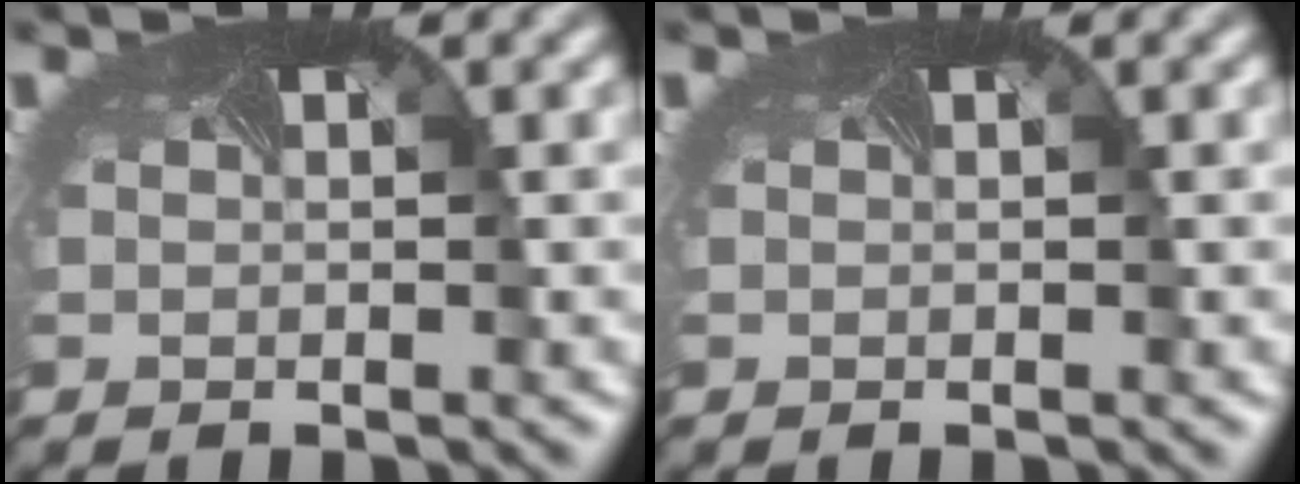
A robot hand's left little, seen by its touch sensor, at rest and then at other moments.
{"total": 0.0}